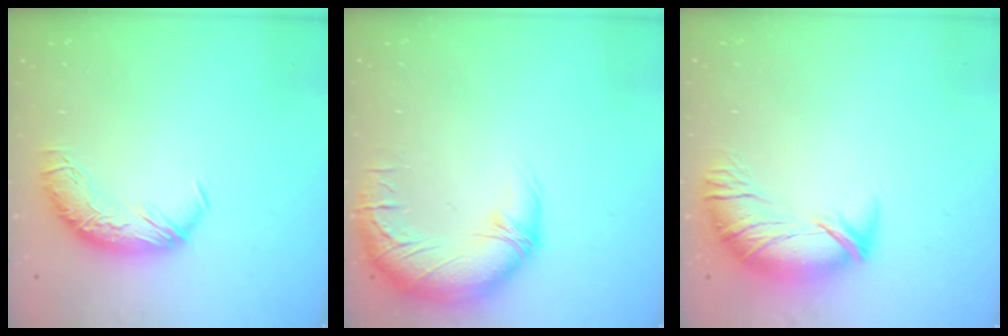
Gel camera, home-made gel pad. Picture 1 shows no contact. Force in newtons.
{"total": 3.0, "press": 0.6, "slide": 3.0}
{"total": 3.3, "press": 2.4, "slide": 2.3}